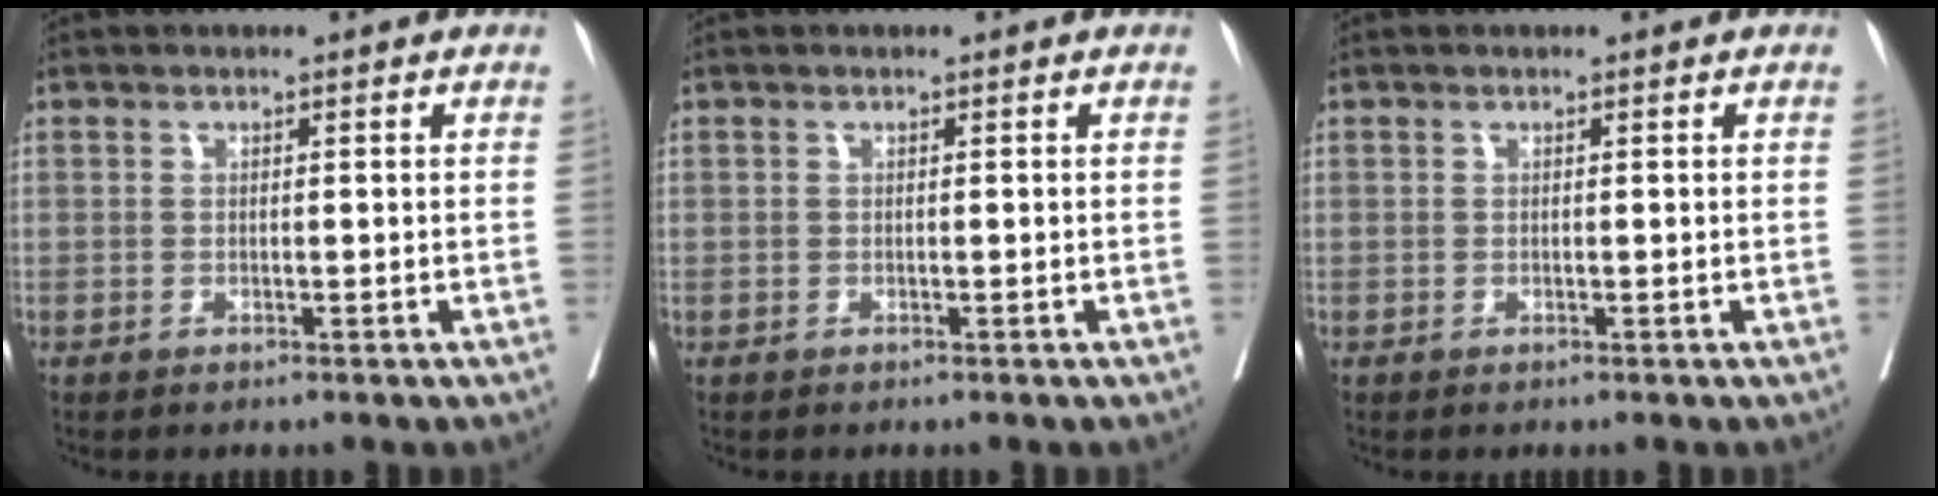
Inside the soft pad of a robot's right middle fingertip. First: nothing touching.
{"total": 0.0}
{"total": 0.0}